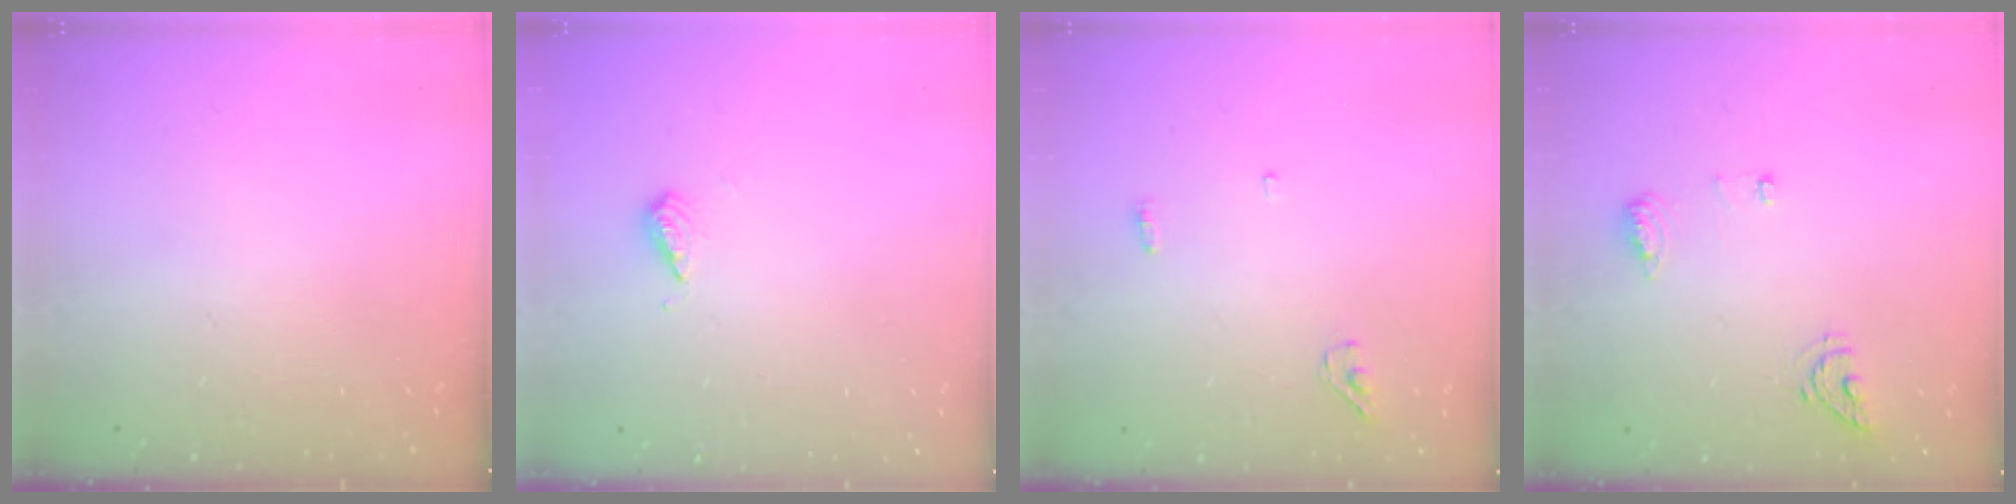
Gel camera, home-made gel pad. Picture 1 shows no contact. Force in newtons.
{"total": 5.8, "press": 5.6, "slide": 1.3}
{"total": 3.4, "press": 3.3, "slide": 1.0}
{"total": 6.9, "press": 6.7, "slide": 1.7}